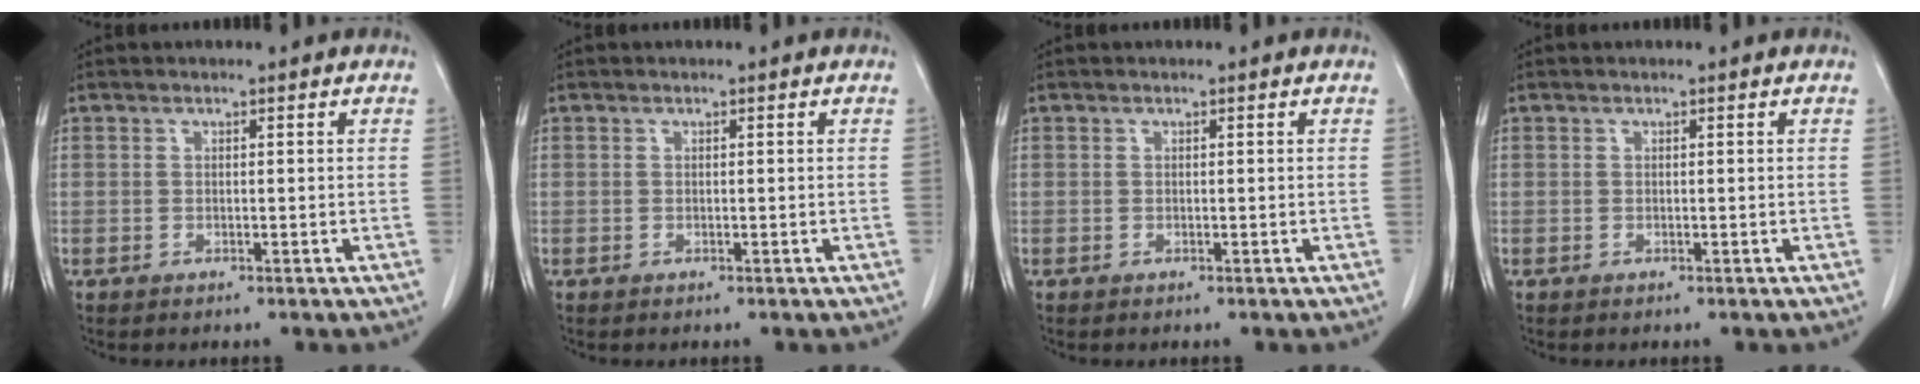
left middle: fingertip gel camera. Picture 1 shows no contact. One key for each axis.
{"total": 0.0}
{"total": 0.0}
{"total": 0.0}